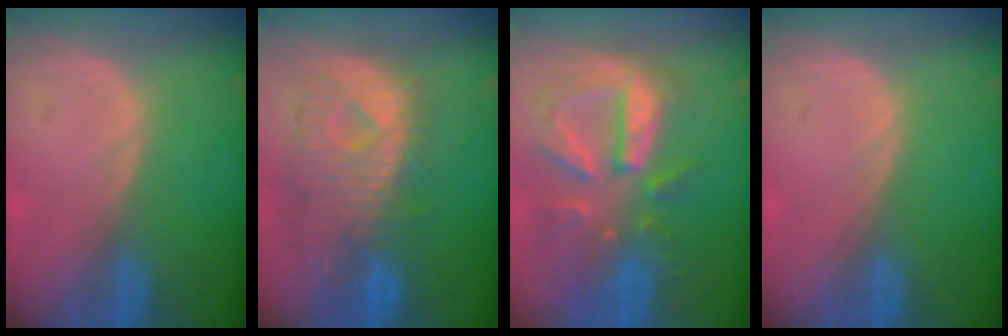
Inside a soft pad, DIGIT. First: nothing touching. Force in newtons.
{"total": 10.7, "press": 9.7, "slide": 4.7}
{"total": 10.6, "press": 9.3, "slide": 5.0}
{"total": 0.0}